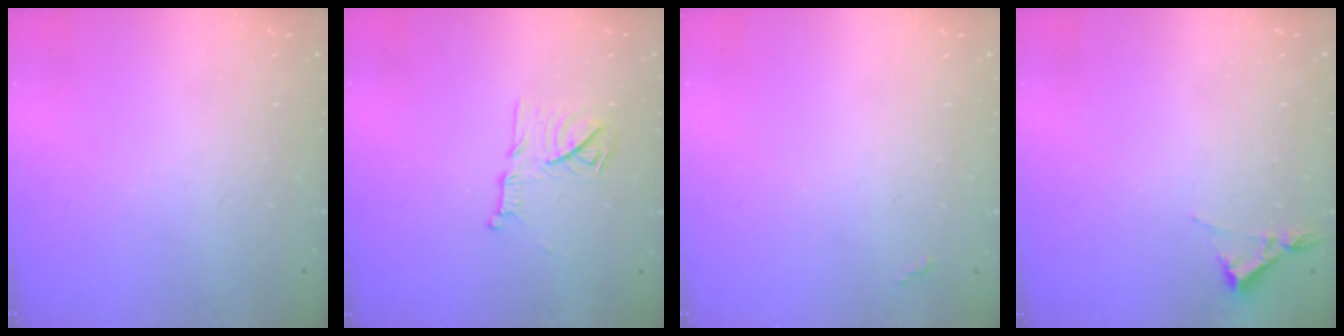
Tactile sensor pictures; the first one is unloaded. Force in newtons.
{"total": 12.5, "press": 12.5, "slide": 0.8}
{"total": 2.8, "press": 2.8, "slide": 0.4}
{"total": 3.2, "press": 3.2, "slide": 0.5}